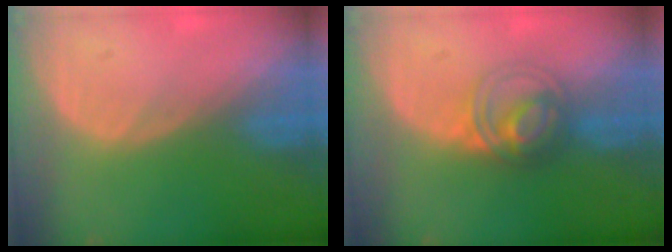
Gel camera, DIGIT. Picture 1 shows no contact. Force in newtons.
{"total": 5.9, "press": 5.4, "slide": 2.2}